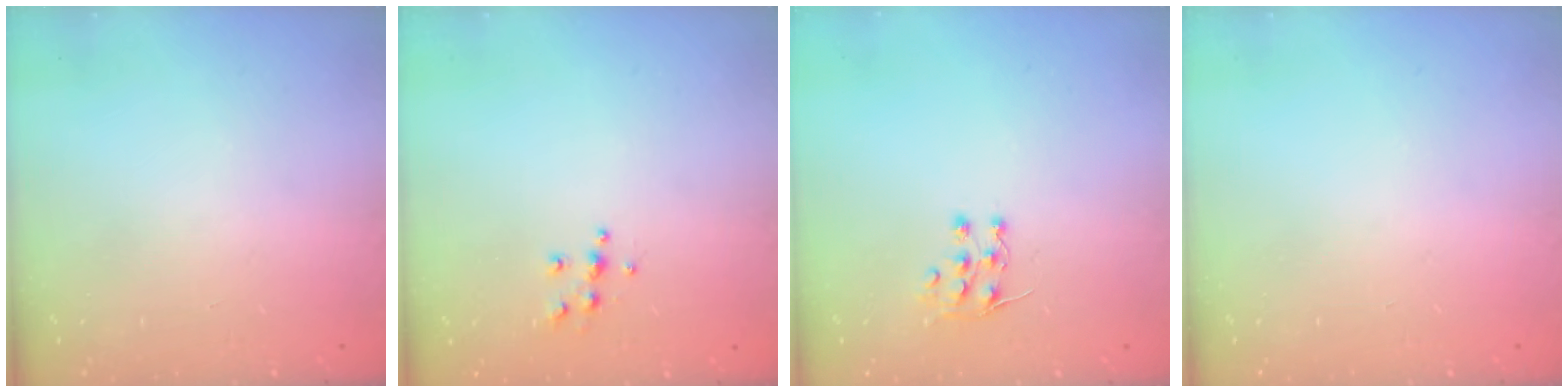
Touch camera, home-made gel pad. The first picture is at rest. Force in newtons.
{"total": 5.7, "press": 5.7, "slide": 0.6}
{"total": 5.9, "press": 5.9, "slide": 0.5}
{"total": 0.0}